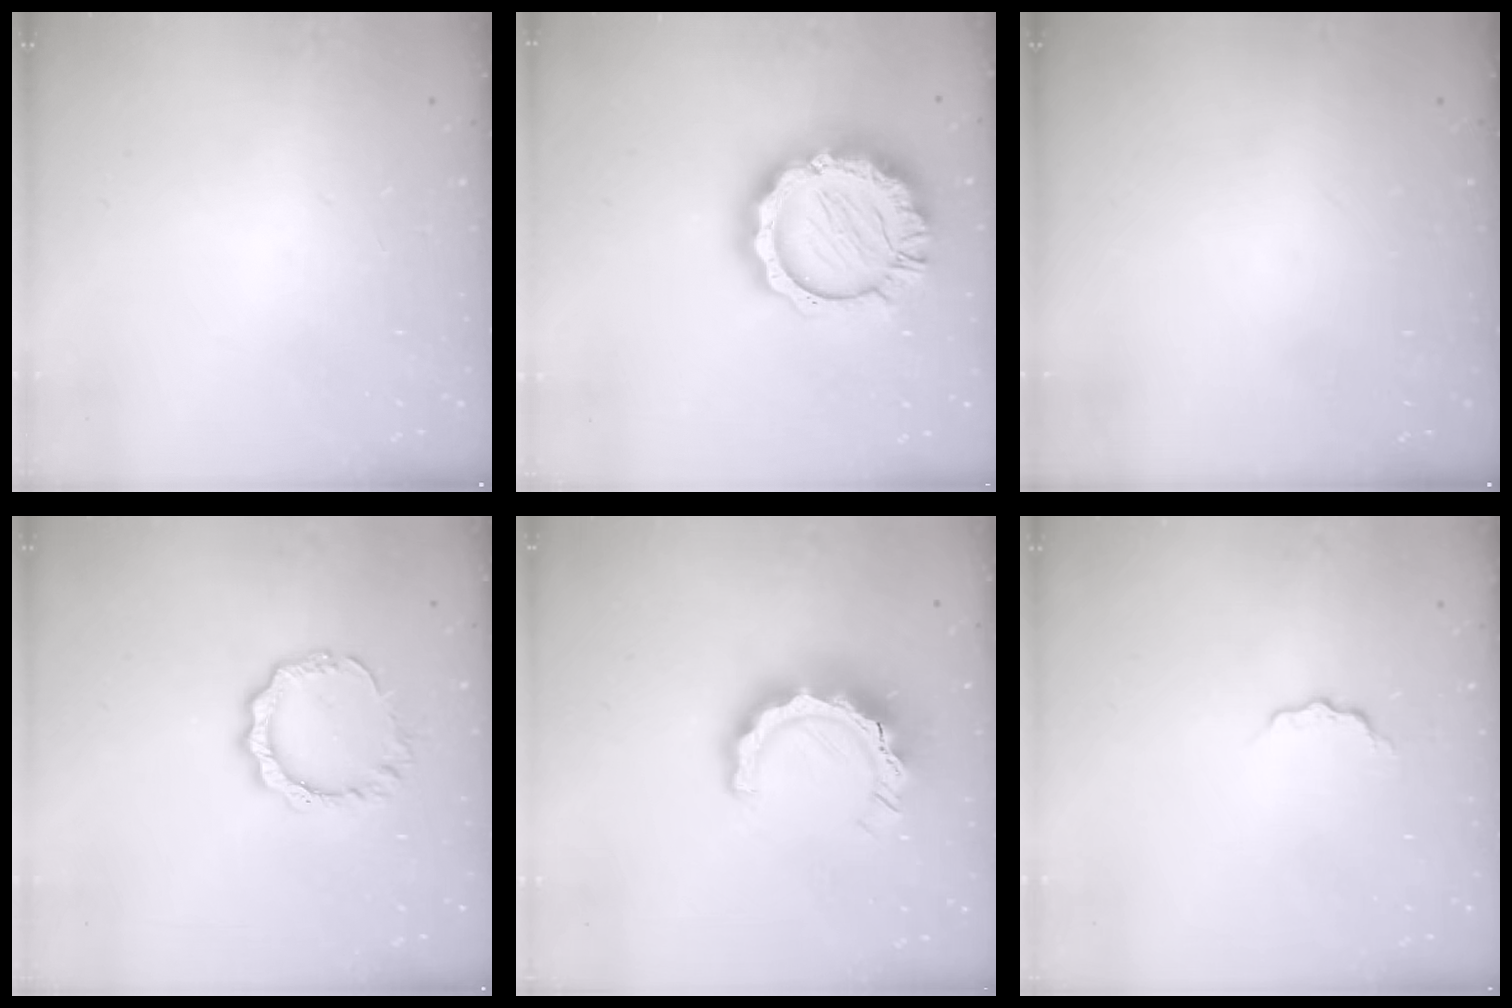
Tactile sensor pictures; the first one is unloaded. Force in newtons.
{"total": 20.5, "press": 20.4, "slide": 1.8}
{"total": 0.0}
{"total": 8.8, "press": 8.8, "slide": 0.8}
{"total": 12.8, "press": 12.8, "slide": 1.3}
{"total": 3.7, "press": 3.7, "slide": 0.4}